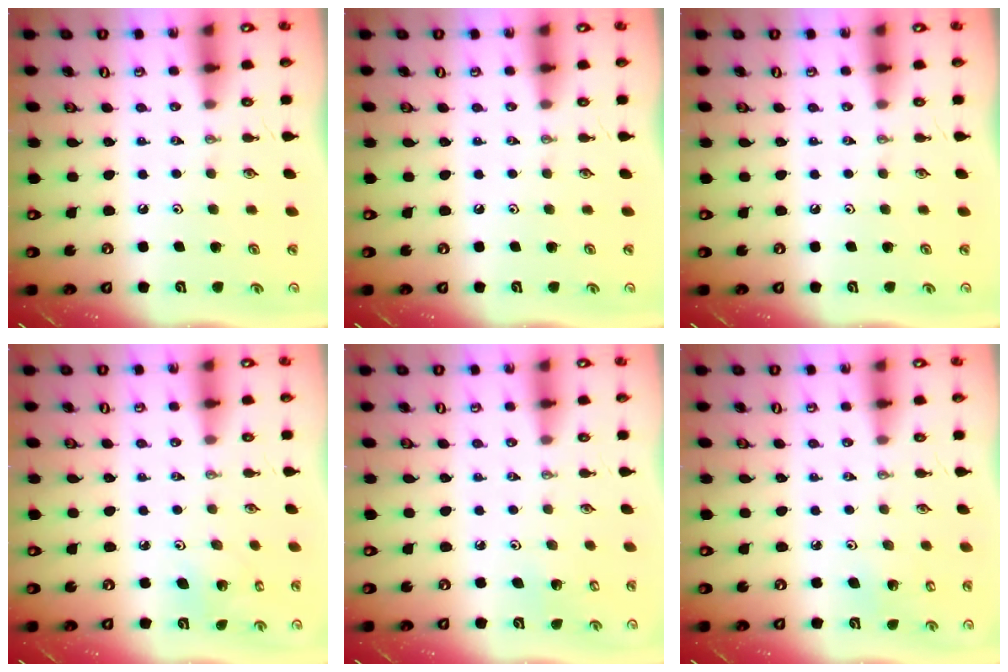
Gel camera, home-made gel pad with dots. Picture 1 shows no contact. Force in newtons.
{"total": 0.0}
{"total": 0.0}
{"total": 4.0, "press": 4.0, "slide": 0.2}
{"total": 3.0, "press": 2.9, "slide": 0.3}
{"total": 5.0, "press": 4.6, "slide": 1.9}